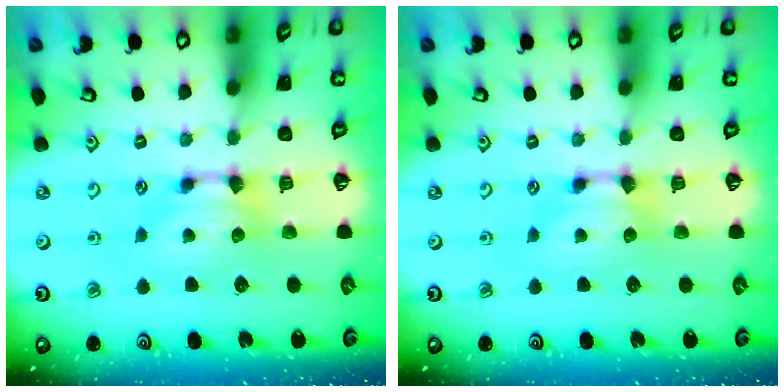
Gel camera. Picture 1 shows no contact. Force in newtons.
{"total": 0.0}